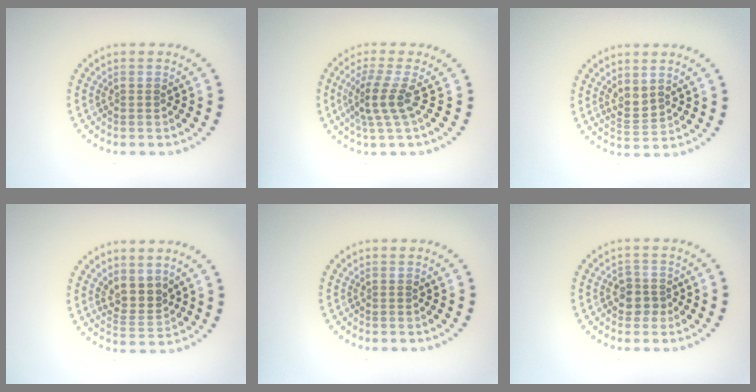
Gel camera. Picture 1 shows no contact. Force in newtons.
{"total": 2.9, "press": 2.0, "slide": 2.1}
{"total": 2.0, "press": 1.6, "slide": 1.2}
{"total": 2.7, "press": 2.0, "slide": 1.8}
{"total": 0.0}
{"total": 1.9, "press": 1.7, "slide": 0.9}